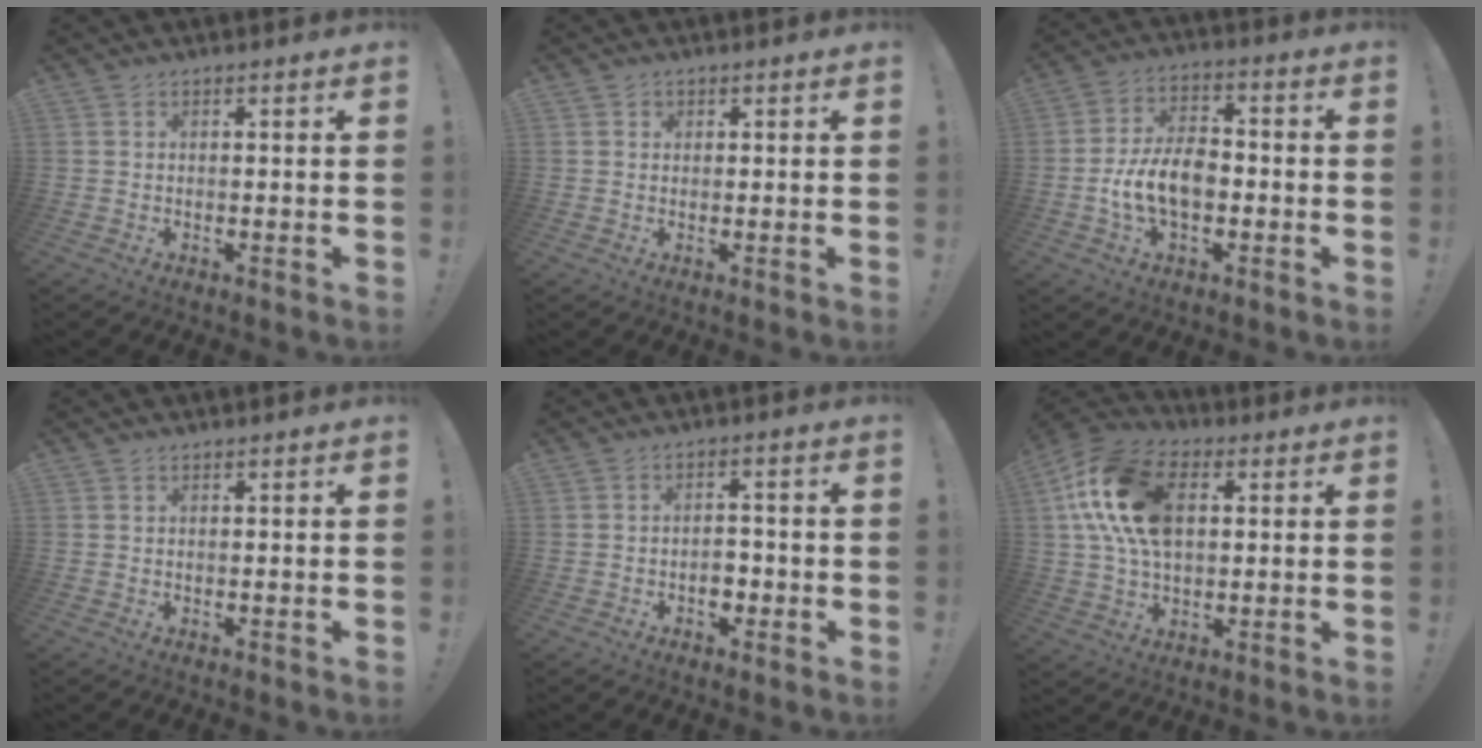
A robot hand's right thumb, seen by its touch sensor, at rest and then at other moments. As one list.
[{"total": 1.2, "force": [0.7, 1.0, 0.1], "torque": [-0.002, 0.000, 0.013]}, {"total": 12.5, "force": [-2.8, 7.8, 9.3], "torque": [-0.179, 0.009, -0.052]}, {"total": 0.7, "force": [0.6, 0.1, -0.2], "torque": [0.013, -0.005, 0.010]}, {"total": 4.2, "force": [-1.3, 3.2, 2.5], "torque": [-0.024, 0.003, -0.025]}, {"total": 20.1, "force": [4.8, 13.4, 14.2], "torque": [-0.264, 0.006, 0.090]}]